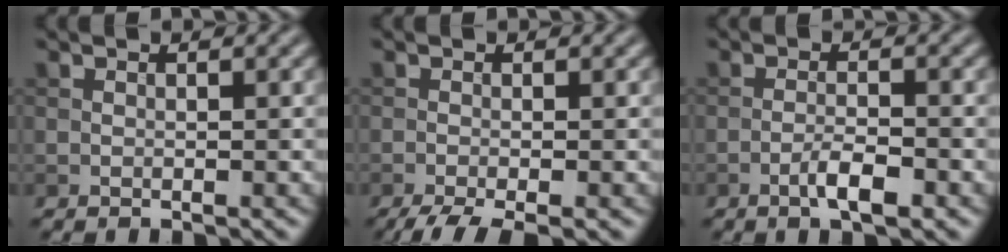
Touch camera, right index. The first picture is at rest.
{"total": 4.0, "force": [-2.7, 0.8, 2.8], "torque": [-0.044, -0.007, -0.052]}
{"total": 2.7, "force": [-1.4, 0.6, 2.2], "torque": [-0.042, 0.005, -0.029]}